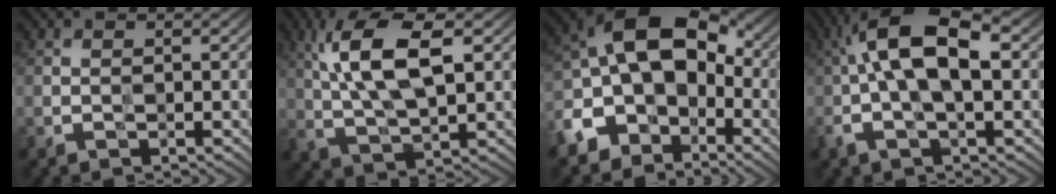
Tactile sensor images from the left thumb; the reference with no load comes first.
{"total": 11.0, "force": [3.1, 4.7, 9.5], "torque": [-0.199, 0.006, 0.057]}
{"total": 13.7, "force": [-3.4, 9.9, 8.8], "torque": [-0.184, 0.003, -0.084]}
{"total": 11.5, "force": [0.9, 5.0, 10.3], "torque": [-0.206, 0.027, 0.007]}